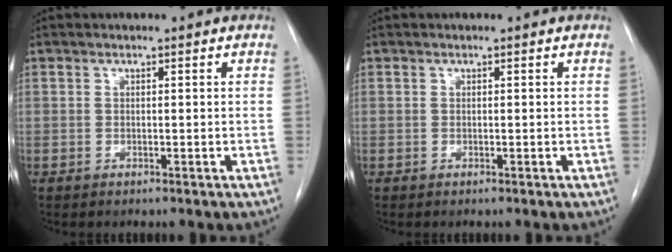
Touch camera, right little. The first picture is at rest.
{"total": 0.0}